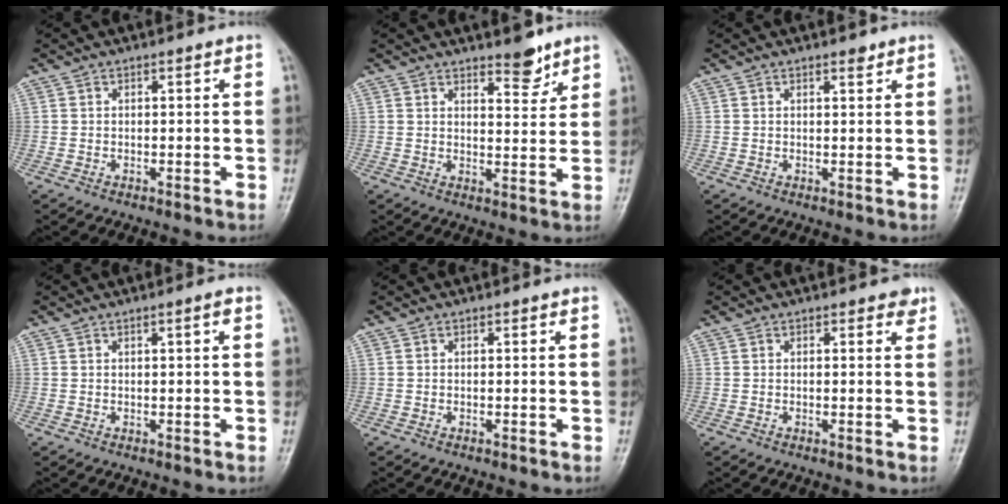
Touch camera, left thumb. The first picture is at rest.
{"total": 5.0, "force": [4.0, 1.8, 2.6], "torque": [-0.017, -0.032, 0.059]}
{"total": 1.3, "force": [1.0, 0.4, 0.7], "torque": [-0.006, -0.007, 0.016]}
{"total": 1.2, "force": [0.4, 0.0, 1.2], "torque": [-0.020, 0.002, 0.007]}
{"total": 0.0}
{"total": 1.4, "force": [0.9, 0.7, 0.7], "torque": [0.003, -0.003, 0.006]}